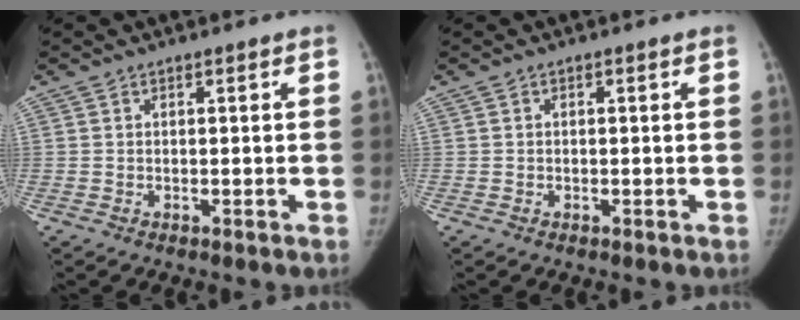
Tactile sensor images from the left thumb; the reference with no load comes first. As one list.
[{"total": 0.0}]